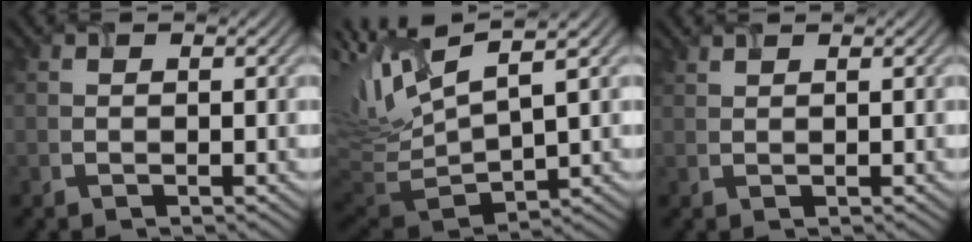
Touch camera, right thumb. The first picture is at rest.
{"total": 12.9, "force": [4.1, 4.8, 11.3], "torque": [-0.268, 0.005, 0.087]}
{"total": 0.8, "force": [0.8, 0.0, 0.3], "torque": [-0.009, -0.002, 0.016]}